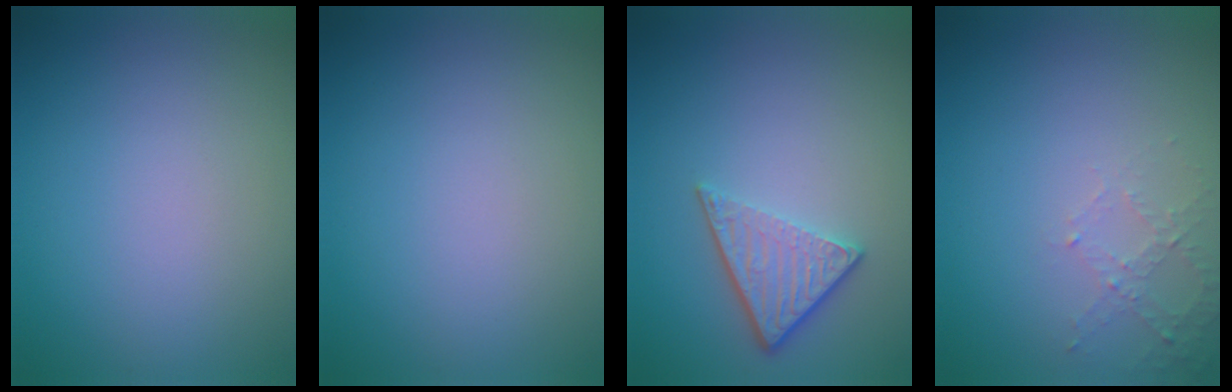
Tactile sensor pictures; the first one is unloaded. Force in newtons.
{"total": 0.0}
{"total": 3.7, "press": 2.8, "slide": 2.5}
{"total": 1.8, "press": 1.7, "slide": 0.5}